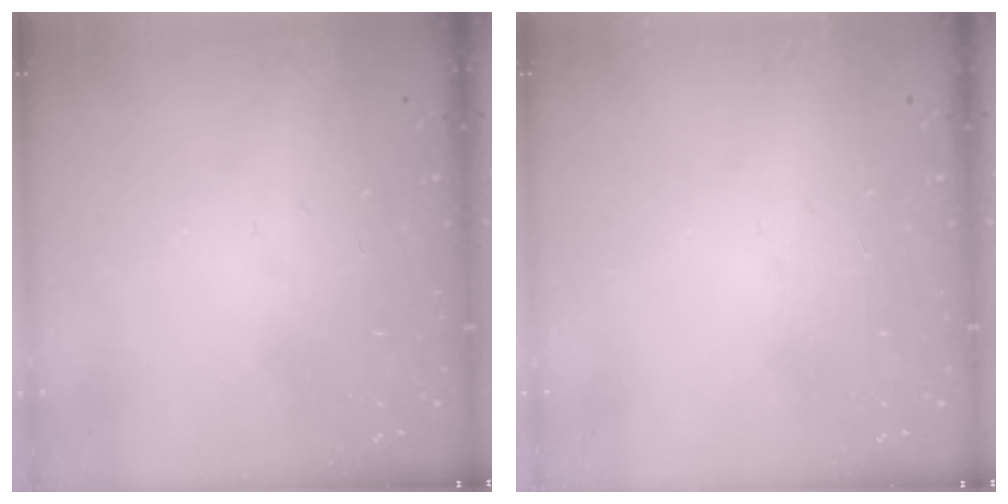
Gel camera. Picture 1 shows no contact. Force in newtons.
{"total": 0.0}